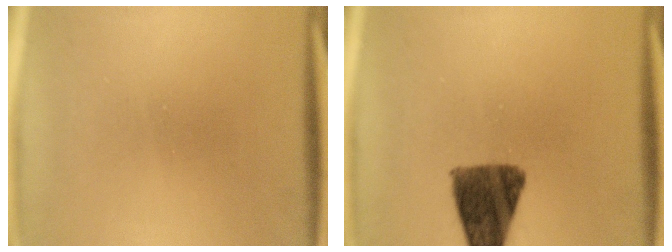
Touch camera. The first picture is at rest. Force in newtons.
{"total": 11.0}